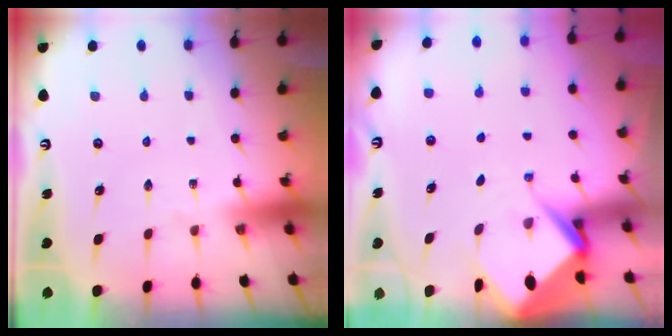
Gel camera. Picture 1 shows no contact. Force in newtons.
{"total": 6.1, "press": 6.1, "slide": 0.5}